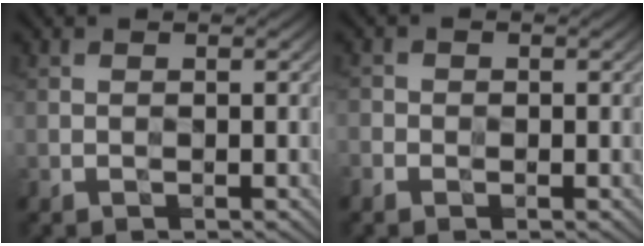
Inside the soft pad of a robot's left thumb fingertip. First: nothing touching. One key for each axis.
{"total": 1.5, "fx": -1.1, "fy": 1.0, "fz": 0.0, "tx": 0.003, "ty": 0.000, "tz": -0.026}